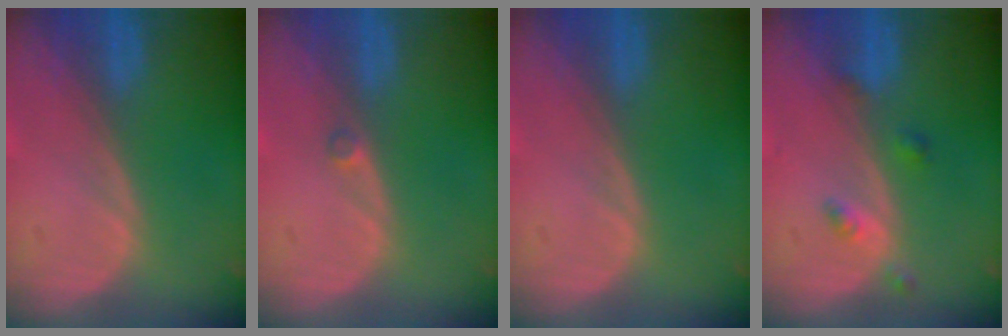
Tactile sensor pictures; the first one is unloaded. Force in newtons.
{"total": 1.0, "press": 0.8, "slide": 0.5}
{"total": 0.0}
{"total": 2.5, "press": 2.5, "slide": 0.2}